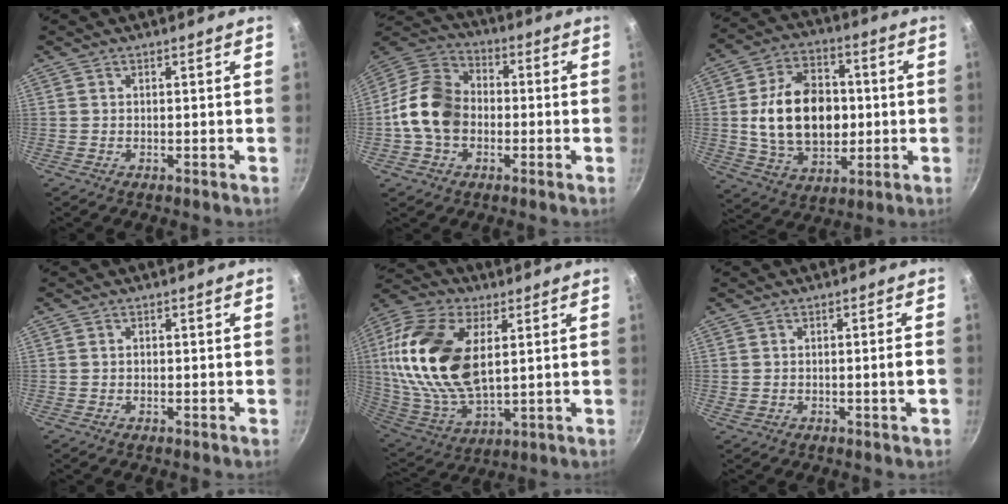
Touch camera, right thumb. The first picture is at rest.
{"total": 13.3, "force": [-1.9, 10.0, 8.6], "torque": [-0.133, 0.029, -0.055]}
{"total": 18.4, "force": [0.2, 12.8, 13.3], "torque": [-0.194, 0.015, 0.009]}
{"total": 0.5, "force": [-0.1, 0.5, 0.2], "torque": [-0.003, 0.004, -0.002]}
{"total": 23.3, "force": [5.0, 12.9, 18.8], "torque": [-0.367, -0.013, 0.095]}
{"total": 2.5, "force": [-0.4, 0.1, 2.5], "torque": [-0.037, 0.008, -0.003]}